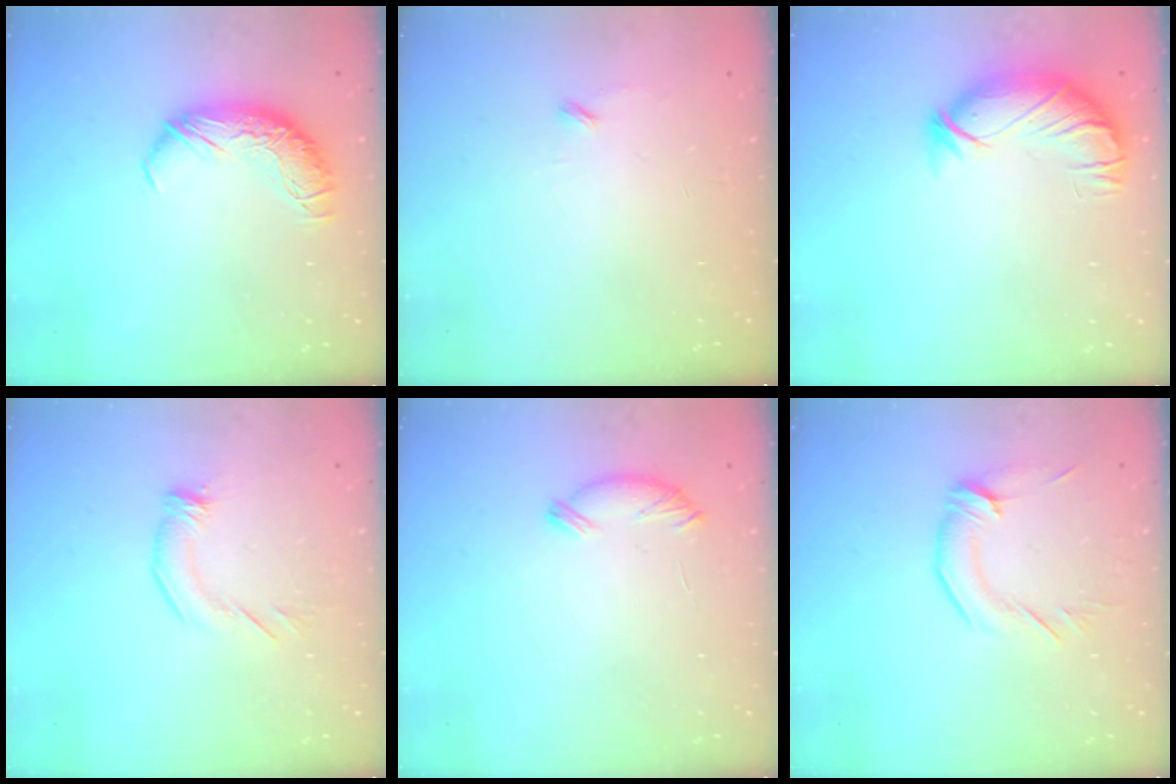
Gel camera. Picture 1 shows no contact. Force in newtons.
{"total": 8.3, "press": 8.2, "slide": 0.7}
{"total": 3.7, "press": 2.5, "slide": 2.8}
{"total": 2.4, "press": 2.3, "slide": 0.9}
{"total": 6.8, "press": 6.8, "slide": 0.3}
{"total": 0.9, "press": 0.7, "slide": 0.6}